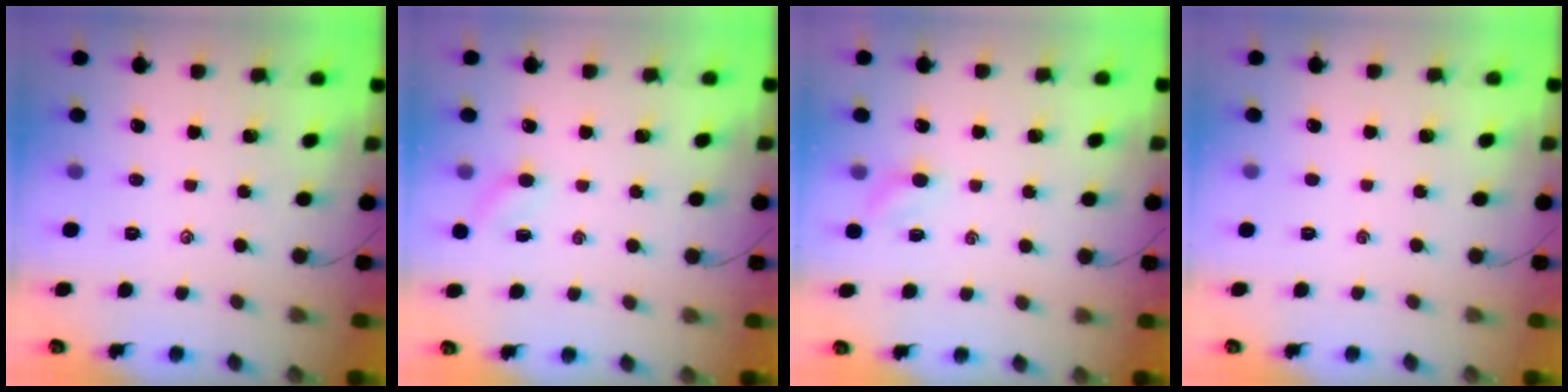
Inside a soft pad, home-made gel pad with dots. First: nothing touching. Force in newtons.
{"total": 3.4, "press": 3.2, "slide": 1.1}
{"total": 3.6, "press": 3.4, "slide": 1.1}
{"total": 0.0}